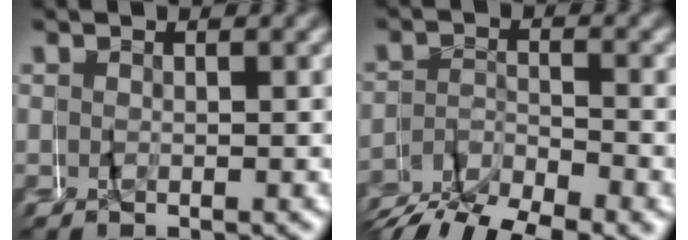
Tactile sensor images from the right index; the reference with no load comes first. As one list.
[{"total": 5.7, "force": [-5.1, 1.1, 2.3], "torque": [-0.025, 0.004, -0.094]}]